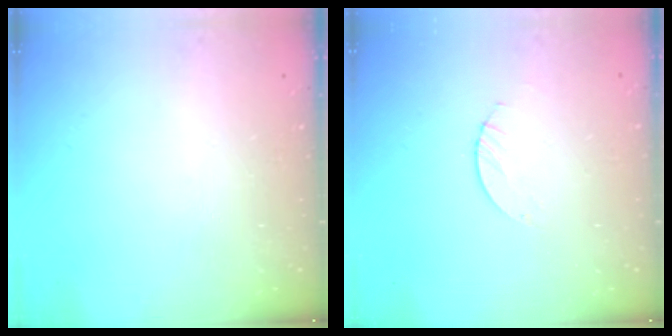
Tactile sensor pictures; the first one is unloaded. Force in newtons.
{"total": 0.9, "press": 0.8, "slide": 0.2}